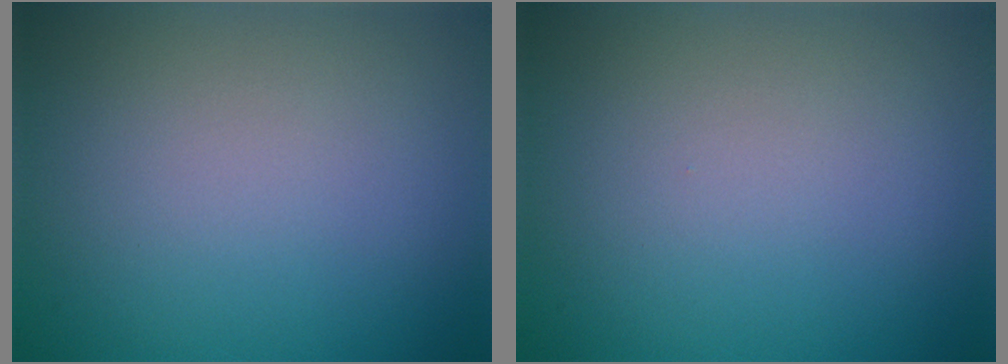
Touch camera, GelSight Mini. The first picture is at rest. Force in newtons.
{"total": 0.0}